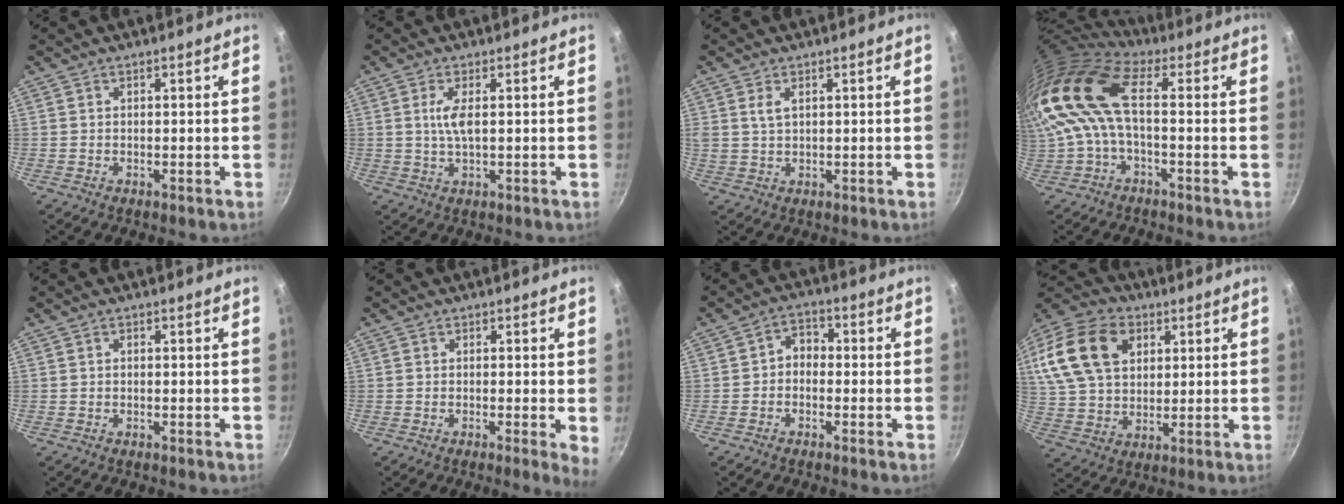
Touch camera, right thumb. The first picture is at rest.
{"total": 3.8, "force": [0.6, 1.1, 3.6], "torque": [-0.079, -0.001, 0.012]}
{"total": 2.8, "force": [1.1, 1.6, 2.0], "torque": [-0.035, -0.005, 0.021]}
{"total": 15.3, "force": [0.5, 6.7, 13.7], "torque": [-0.290, 0.016, -0.004]}
{"total": 0.0}
{"total": 3.3, "force": [-0.3, 0.6, 3.3], "torque": [-0.041, -0.009, -0.008]}
{"total": 3.6, "force": [-1.0, 2.8, 2.1], "torque": [-0.018, 0.022, -0.027]}
{"total": 21.0, "force": [7.1, 14.8, 13.2], "torque": [-0.250, 0.011, 0.126]}